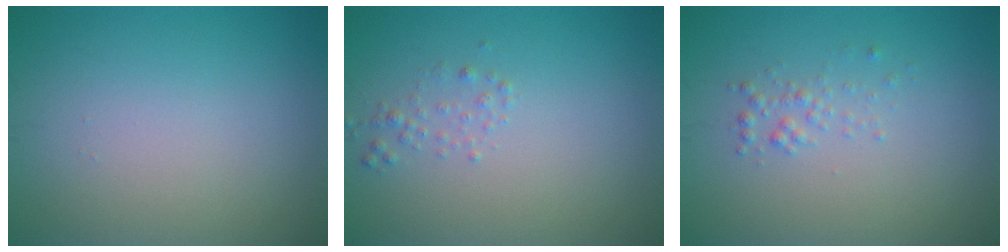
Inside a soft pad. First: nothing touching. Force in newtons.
{"total": 1.0, "press": 1.0, "slide": 0.1}
{"total": 1.1, "press": 1.1, "slide": 0.1}